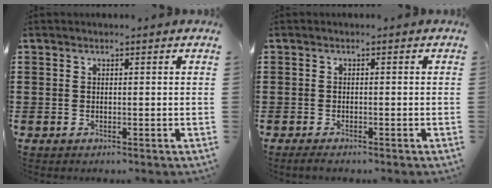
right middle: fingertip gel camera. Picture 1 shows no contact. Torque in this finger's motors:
{"motor_torque": [1.69, 0.45, 0.07, 0.03]}